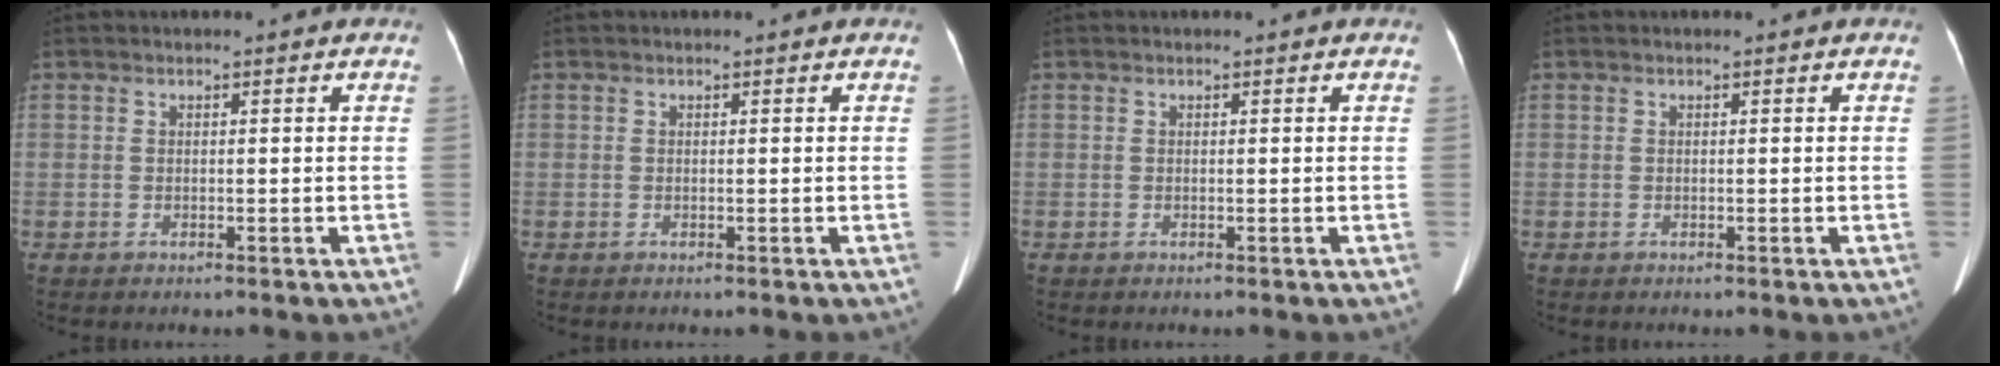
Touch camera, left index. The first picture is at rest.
{"total": 0.0}
{"total": 0.0}
{"total": 0.0}